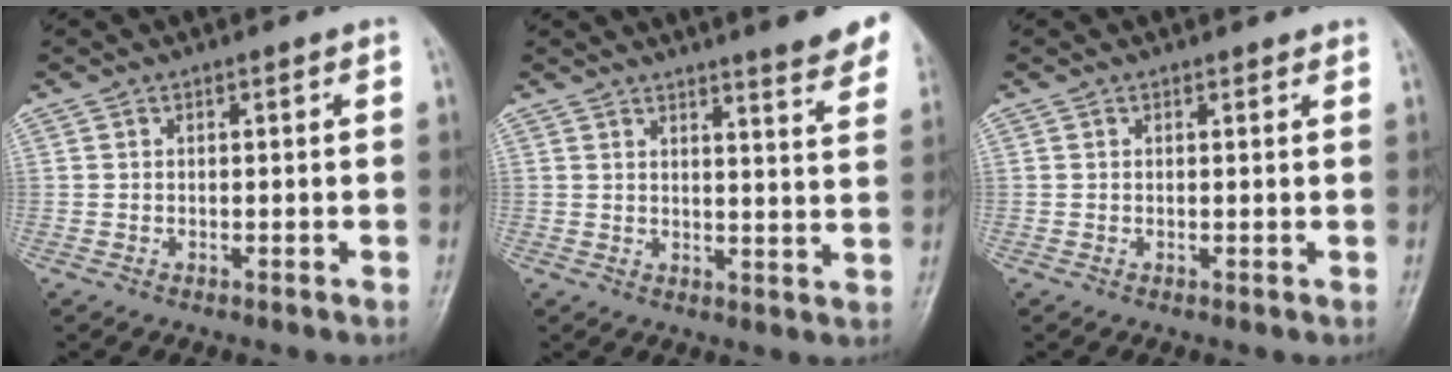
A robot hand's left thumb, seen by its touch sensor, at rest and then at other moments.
{"total": 11.1, "force": [8.9, 1.2, 6.6], "torque": [-0.059, -0.047, 0.092]}
{"total": 1.0, "force": [1.0, 0.2, 0.2], "torque": [-0.003, -0.004, 0.011]}